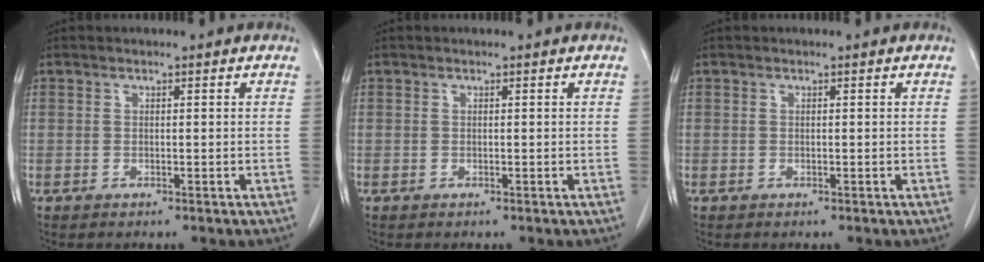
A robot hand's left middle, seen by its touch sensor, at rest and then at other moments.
{"total": 0.0}
{"total": 0.0}